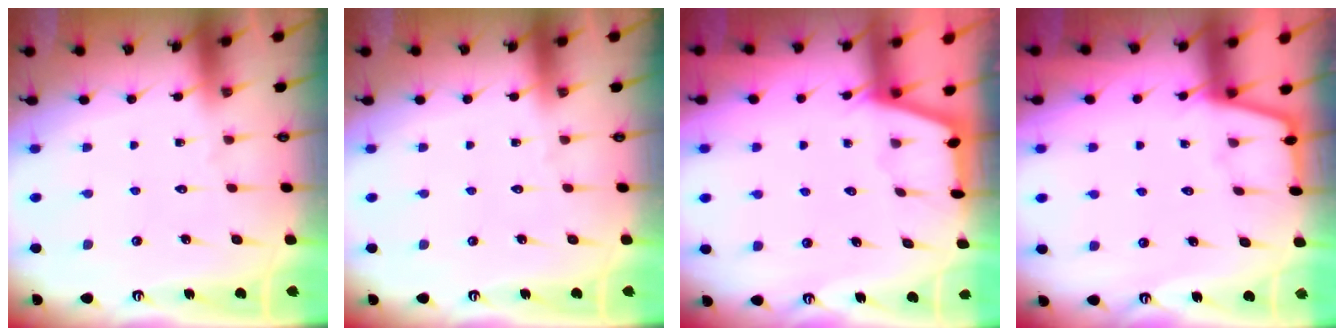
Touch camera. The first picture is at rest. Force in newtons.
{"total": 0.0}
{"total": 1.7, "press": 1.7, "slide": 0.4}
{"total": 2.3, "press": 2.3, "slide": 0.4}